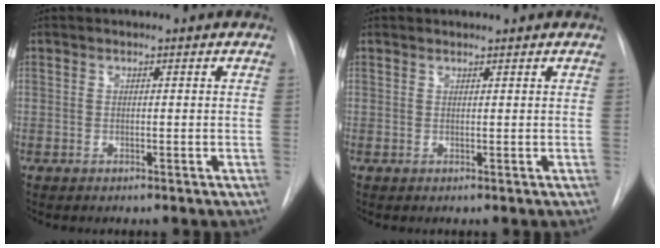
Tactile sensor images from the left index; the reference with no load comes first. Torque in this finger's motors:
{"motor_torque": [-0.04, 0.11, -0.10, 0.02]}